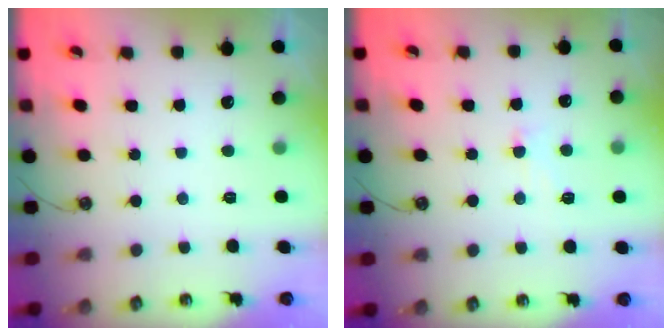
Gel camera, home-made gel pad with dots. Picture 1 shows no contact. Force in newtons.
{"total": 2.4, "press": 2.4, "slide": 0.6}